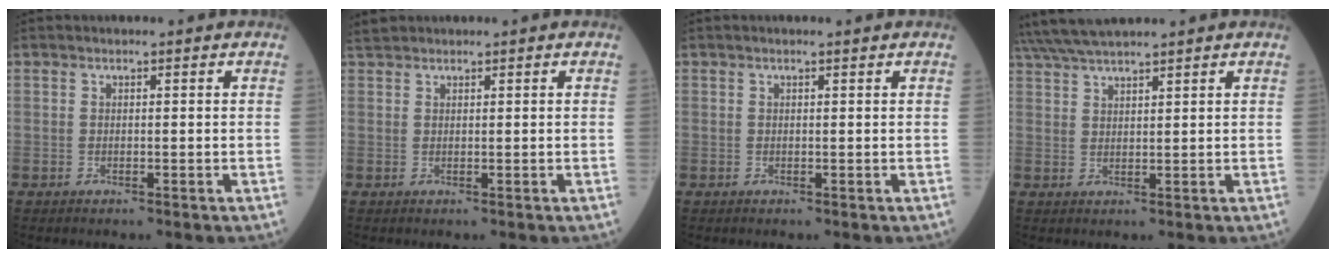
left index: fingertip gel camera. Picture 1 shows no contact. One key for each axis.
{"total": 1.7, "fx": 1.7, "fy": 0.3, "fz": 0.2, "tx": -0.014, "ty": 0.016, "tz": 0.036}
{"total": 0.7, "fx": 0.5, "fy": 0.0, "fz": 0.4, "tx": -0.012, "ty": 0.001, "tz": 0.010}
{"total": 7.7, "fx": 7.0, "fy": 0.0, "fz": 3.4, "tx": -0.068, "ty": 0.037, "tz": 0.127}